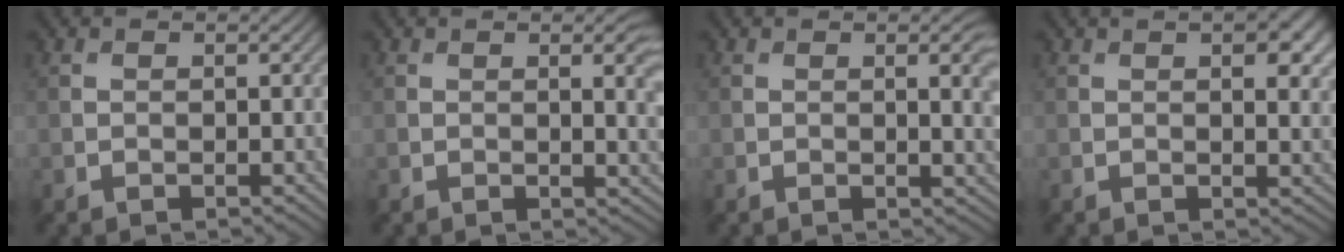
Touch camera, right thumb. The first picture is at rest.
{"total": 3.6, "force": [0.8, 0.9, 3.4], "torque": [-0.048, 0.001, 0.015]}
{"total": 3.2, "force": [0.6, 0.7, 3.1], "torque": [-0.043, 0.002, 0.011]}
{"total": 4.0, "force": [1.5, 1.4, 3.4], "torque": [-0.053, -0.001, 0.024]}